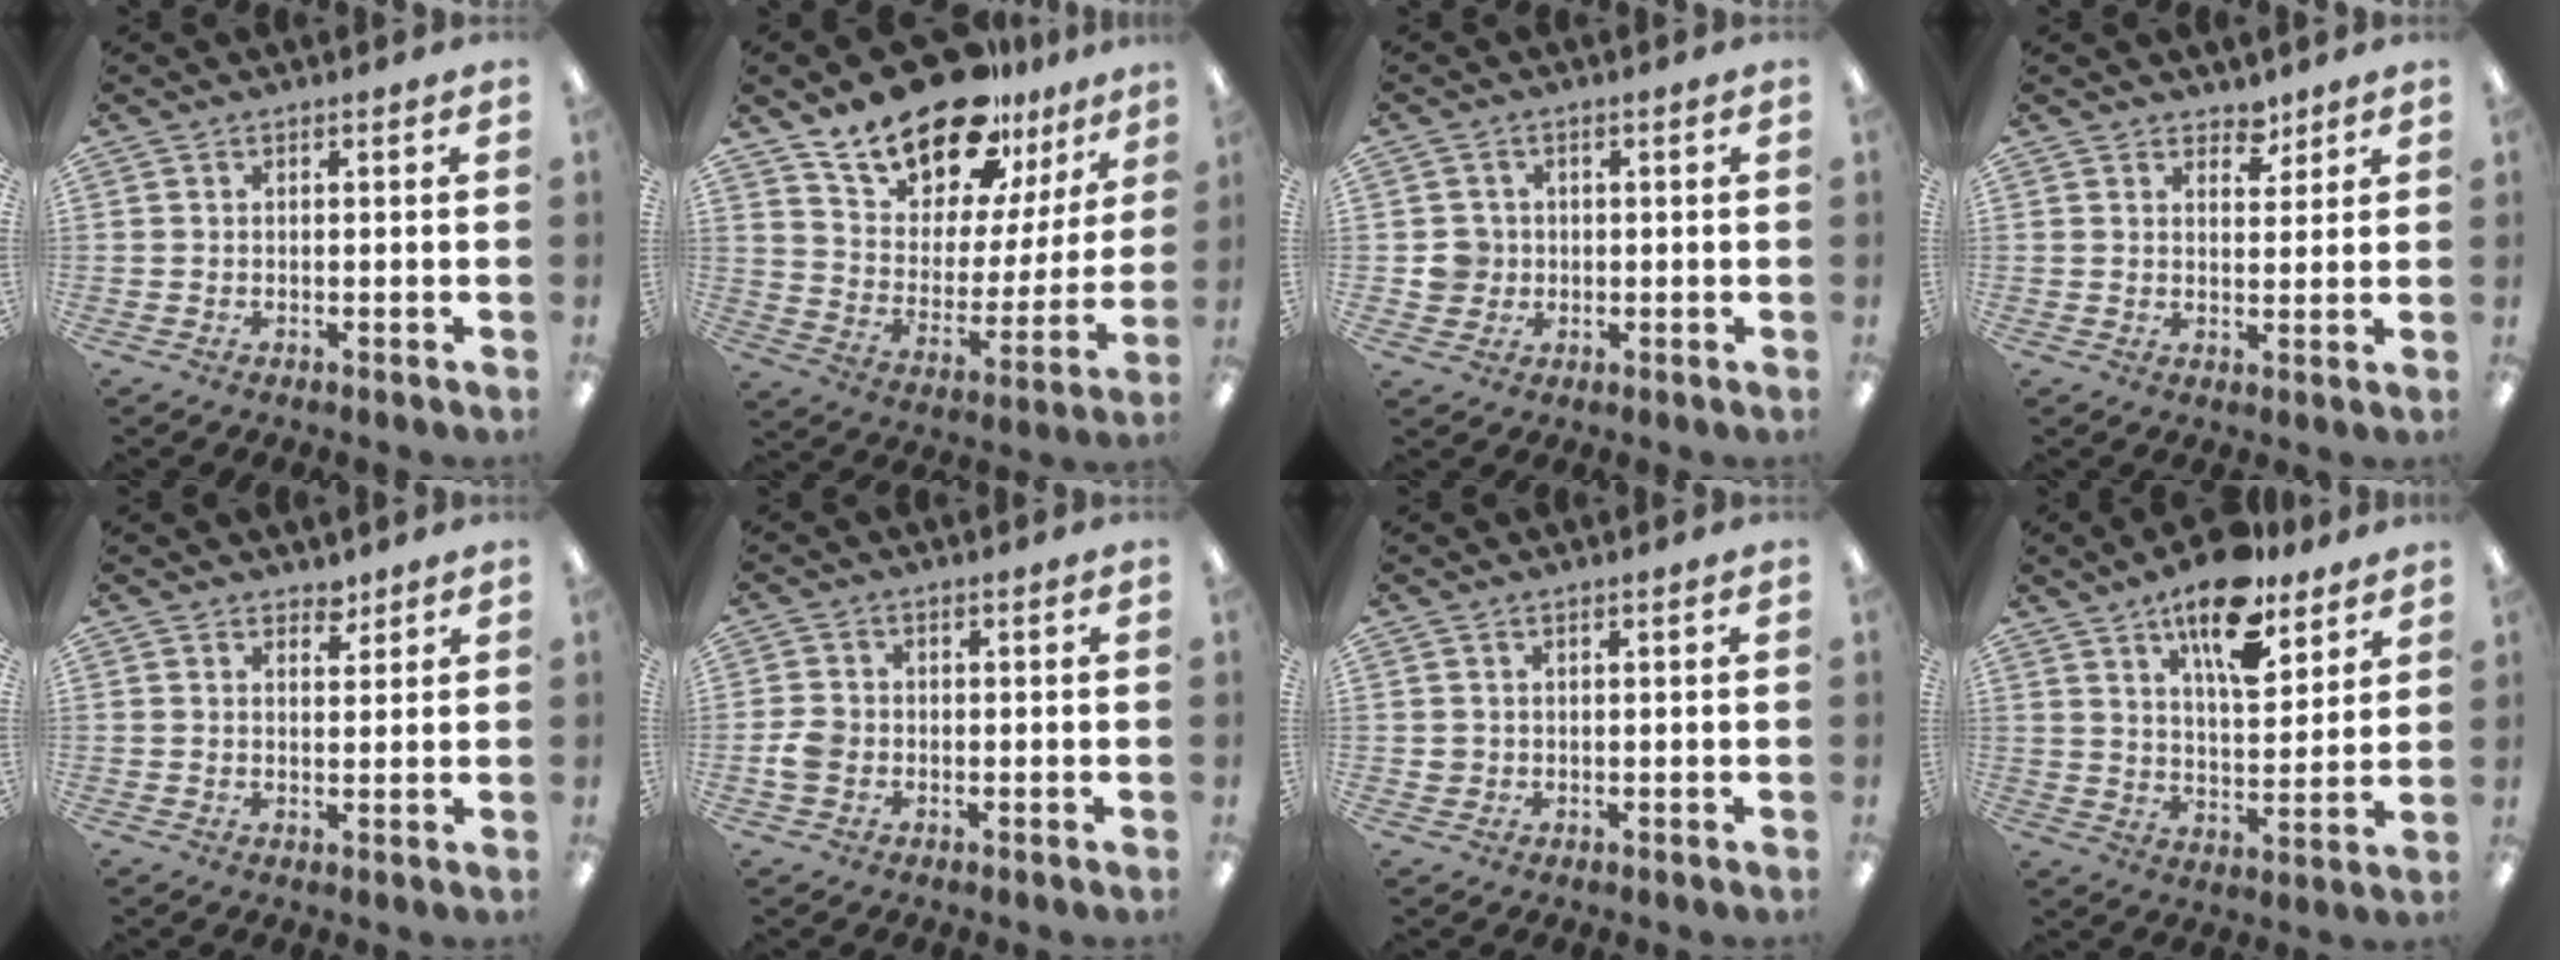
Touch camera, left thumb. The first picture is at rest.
{"total": 19.1, "force": [15.9, 8.2, 6.9], "torque": [-0.131, -0.119, 0.284]}
{"total": 4.1, "force": [0.0, 4.1, 0.6], "torque": [-0.002, 0.005, -0.003]}
{"total": 4.2, "force": [3.5, 2.2, 0.9], "torque": [0.006, -0.024, 0.059]}
{"total": 3.1, "force": [2.6, 1.5, 0.8], "torque": [0.005, -0.017, 0.045]}
{"total": 3.7, "force": [-0.9, 3.0, 2.0], "torque": [-0.032, 0.009, -0.015]}
{"total": 1.4, "force": [0.6, 1.3, 0.3], "torque": [-0.008, 0.003, 0.010]}
{"total": 15.6, "force": [10.5, 6.4, 9.6], "torque": [-0.146, -0.051, 0.177]}